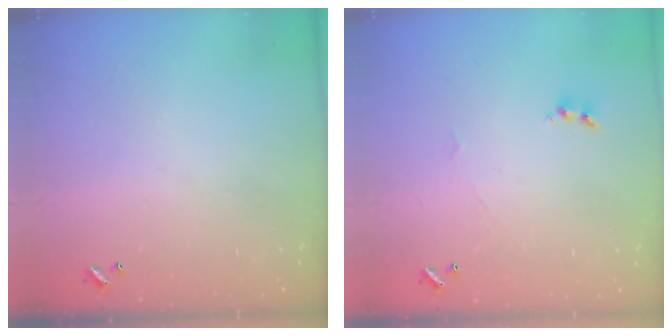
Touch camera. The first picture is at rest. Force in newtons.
{"total": 1.7, "press": 1.6, "slide": 0.6}